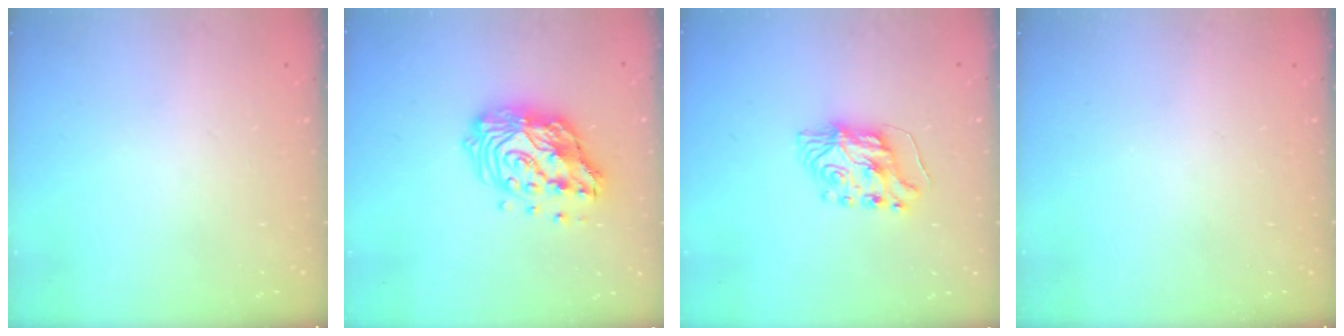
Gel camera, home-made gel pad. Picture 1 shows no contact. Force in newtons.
{"total": 15.8, "press": 15.8, "slide": 1.3}
{"total": 6.8, "press": 6.8, "slide": 0.6}
{"total": 0.0}